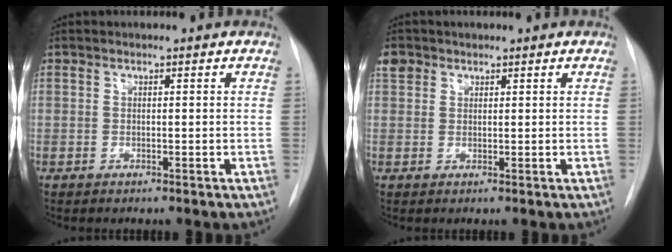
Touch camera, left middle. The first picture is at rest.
{"total": 2.0, "force": [1.2, 1.6, 0.3], "torque": [0.000, 0.011, 0.019]}